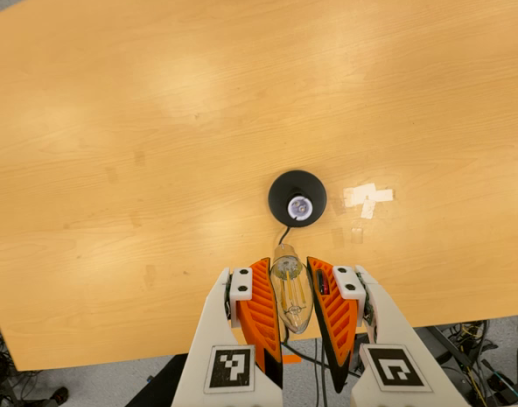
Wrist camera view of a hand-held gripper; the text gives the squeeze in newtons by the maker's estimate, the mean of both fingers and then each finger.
{"total": 18.7, "left": 19.9, "right": 17.5}